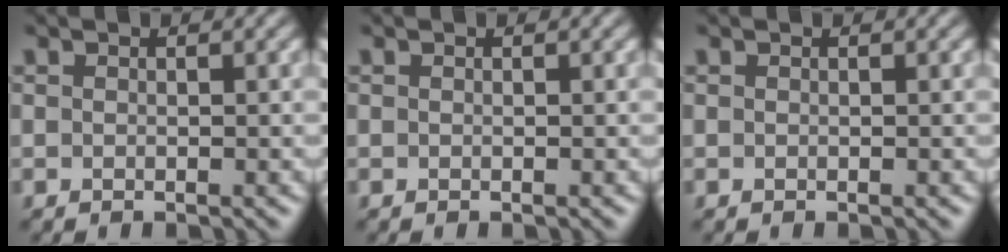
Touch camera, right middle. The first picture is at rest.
{"total": 0.0}
{"total": 0.0}